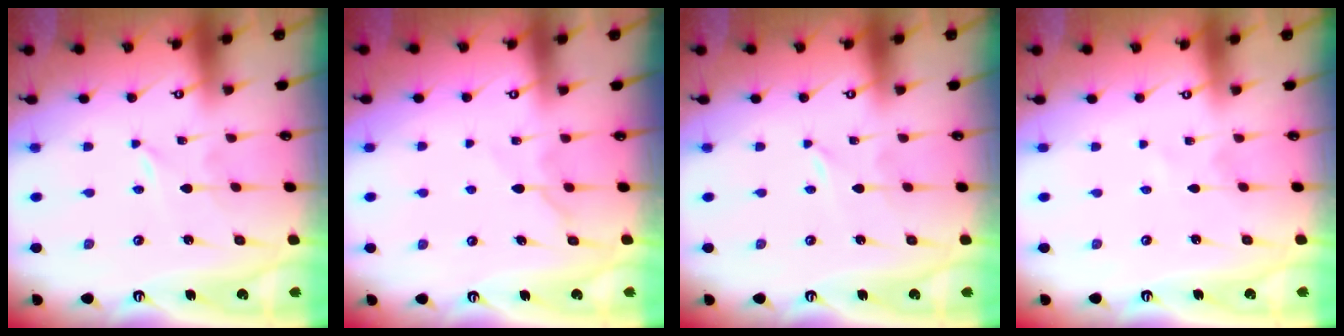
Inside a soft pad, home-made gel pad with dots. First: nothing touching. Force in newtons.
{"total": 6.7, "press": 6.7, "slide": 0.6}
{"total": 0.0}
{"total": 0.0}